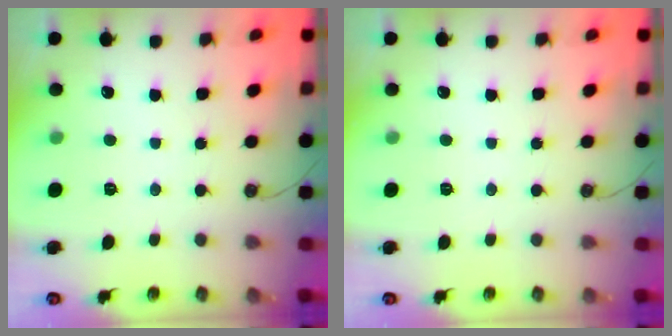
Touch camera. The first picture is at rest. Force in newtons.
{"total": 0.0}